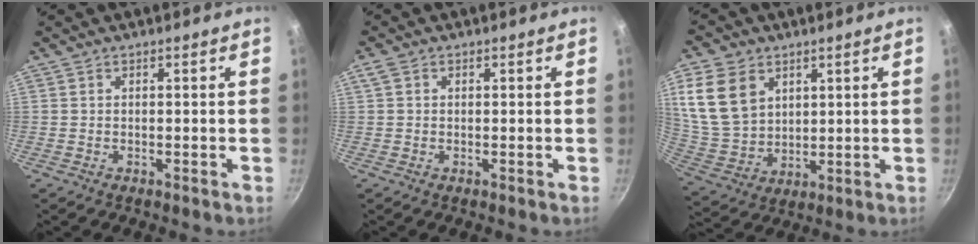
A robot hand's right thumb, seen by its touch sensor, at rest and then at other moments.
{"total": 2.0, "force": [0.5, 1.5, 1.1], "torque": [-0.023, 0.008, 0.008]}
{"total": 14.5, "force": [5.6, 10.7, 8.0], "torque": [-0.140, -0.021, 0.126]}